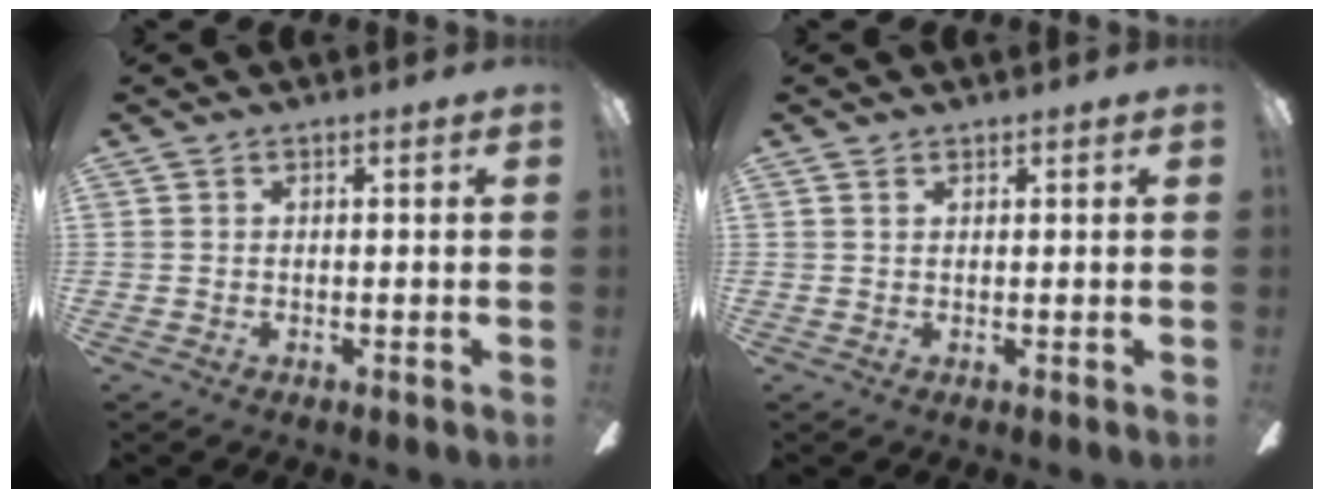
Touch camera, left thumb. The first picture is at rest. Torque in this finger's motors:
{"motor_torque": [-0.11, 0.04, -0.21, 0.07, -0.01]}